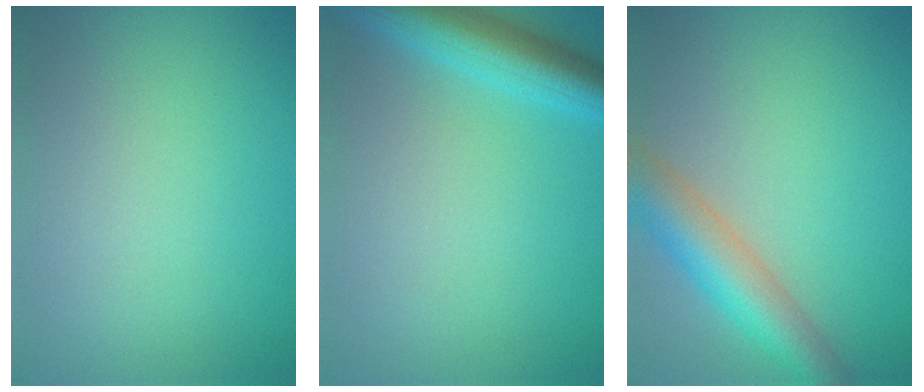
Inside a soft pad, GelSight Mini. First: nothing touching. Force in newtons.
{"total": 5.3, "press": 5.3, "slide": 0.2}
{"total": 5.8, "press": 5.8, "slide": 0.4}